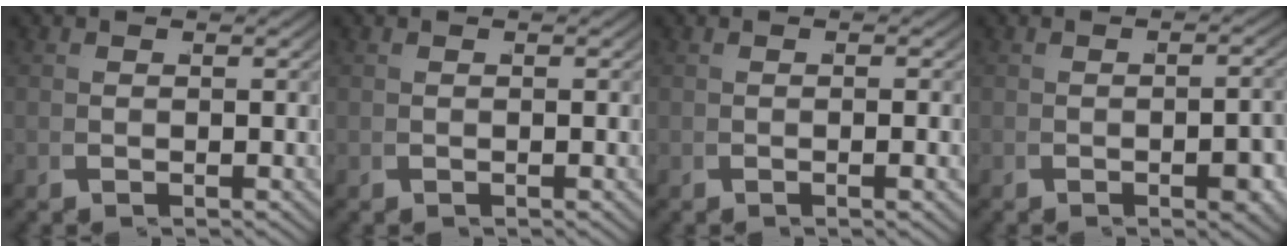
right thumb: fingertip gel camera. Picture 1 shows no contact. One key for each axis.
{"total": 0.0}
{"total": 1.3, "fx": -0.1, "fy": -0.1, "fz": 1.2, "tx": -0.024, "ty": 0.009, "tz": -0.003}
{"total": 2.6, "fx": -0.9, "fy": 0.9, "fz": 2.3, "tx": -0.028, "ty": 0.006, "tz": -0.015}